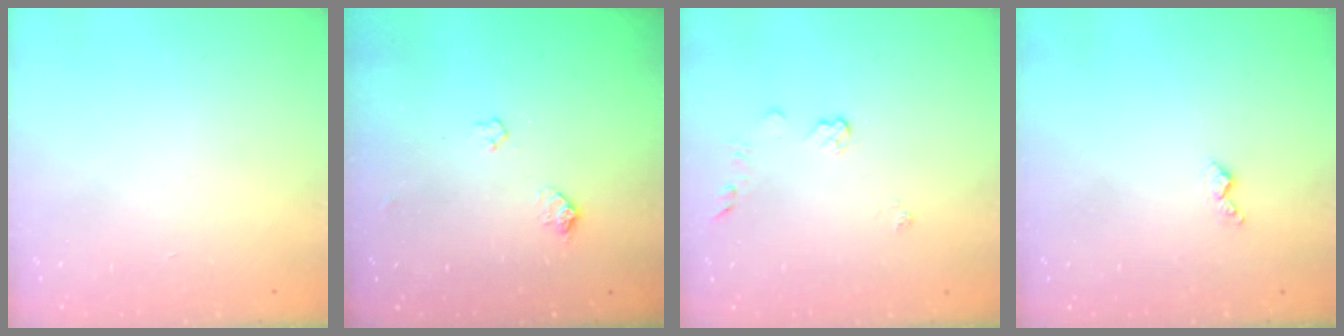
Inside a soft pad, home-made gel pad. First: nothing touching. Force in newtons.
{"total": 6.6, "press": 6.5, "slide": 0.9}
{"total": 4.8, "press": 4.8, "slide": 0.7}
{"total": 2.7, "press": 2.6, "slide": 0.5}